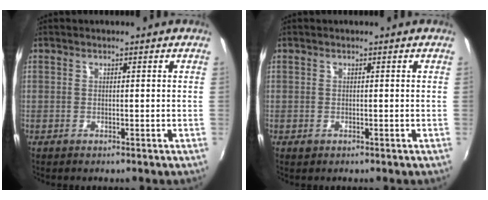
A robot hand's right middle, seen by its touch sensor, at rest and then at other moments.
{"total": 0.0}